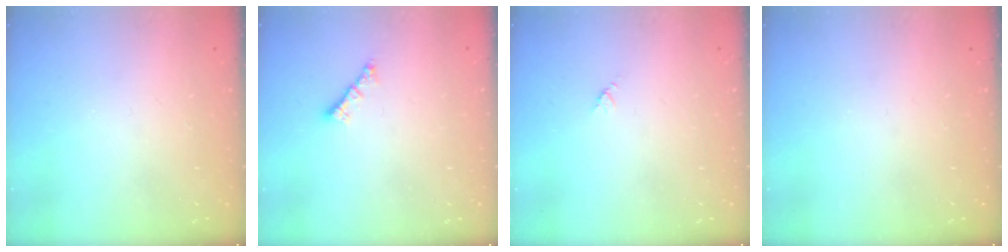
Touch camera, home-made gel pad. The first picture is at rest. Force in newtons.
{"total": 1.2, "press": 1.2, "slide": 0.3}
{"total": 2.9, "press": 2.9, "slide": 0.3}
{"total": 0.0}